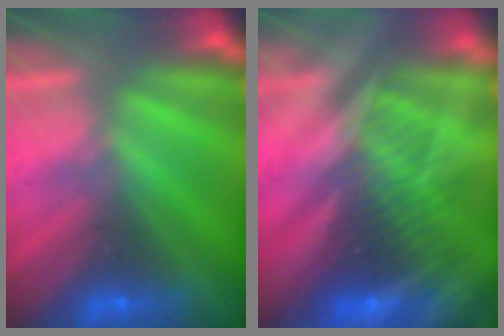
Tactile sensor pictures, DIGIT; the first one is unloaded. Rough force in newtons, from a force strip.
{"total": 2.9}